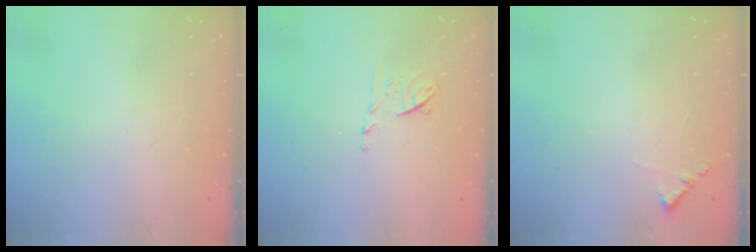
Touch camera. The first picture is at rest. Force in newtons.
{"total": 6.6, "press": 6.6, "slide": 0.9}
{"total": 5.8, "press": 5.8, "slide": 0.4}